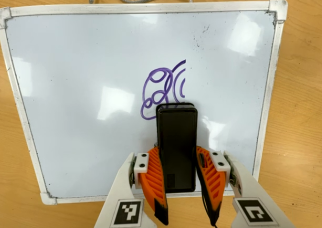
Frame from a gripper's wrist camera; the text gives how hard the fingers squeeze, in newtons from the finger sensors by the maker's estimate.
{"total": 8.1, "left": 6.6, "right": 9.6}